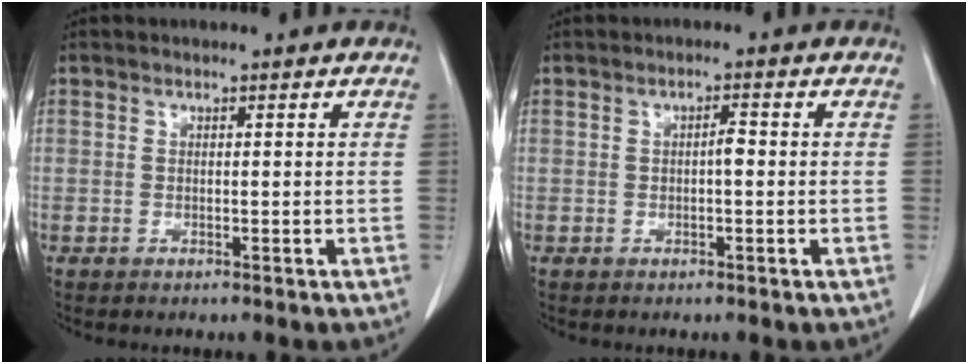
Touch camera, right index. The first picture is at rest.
{"total": 1.5, "force": [-0.2, 0.4, 1.4], "torque": [-0.023, 0.004, -0.005]}